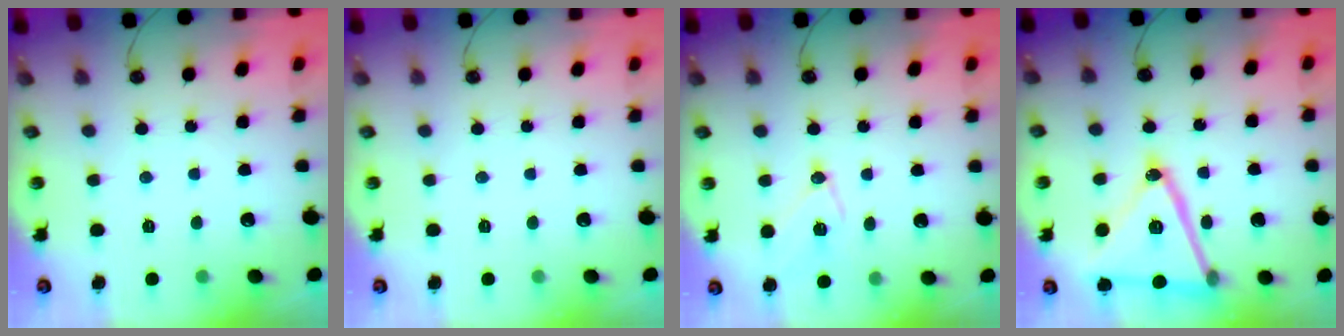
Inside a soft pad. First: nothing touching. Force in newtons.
{"total": 0.0}
{"total": 12.0, "press": 12.0, "slide": 0.5}
{"total": 21.9, "press": 21.6, "slide": 3.3}